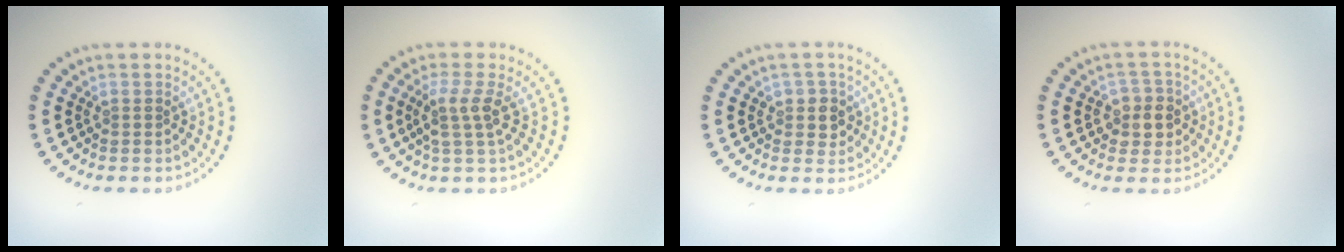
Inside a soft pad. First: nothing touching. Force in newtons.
{"total": 2.6, "press": 1.9, "slide": 1.7}
{"total": 2.0, "press": 1.8, "slide": 0.7}
{"total": 2.8, "press": 2.6, "slide": 1.1}